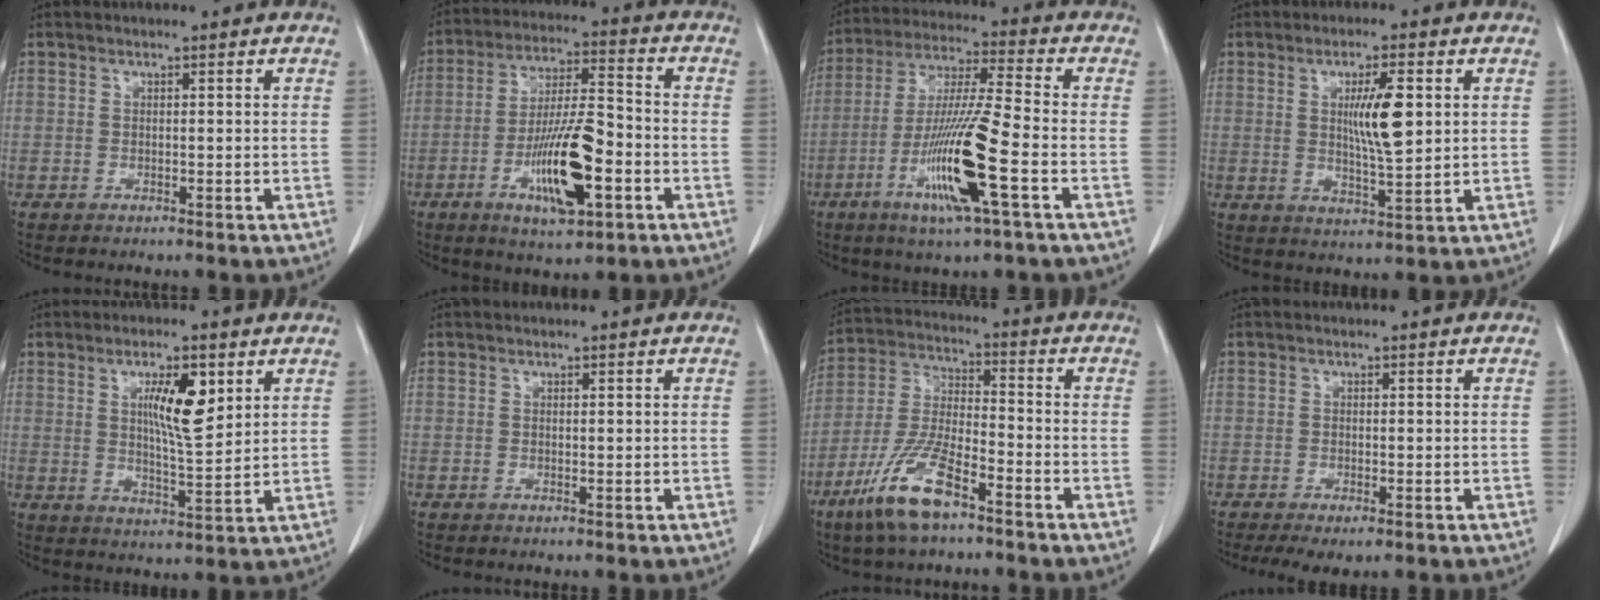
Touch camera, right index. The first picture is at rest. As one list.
[{"total": 13.3, "force": [-4.7, 2.9, 12.1], "torque": [-0.225, -0.005, -0.079]}, {"total": 14.7, "force": [-5.4, 0.0, 13.7], "torque": [-0.276, -0.020, -0.104]}, {"total": 7.6, "force": [1.6, 1.0, 7.3], "torque": [-0.125, -0.006, 0.031]}, {"total": 7.9, "force": [3.0, 1.4, 7.2], "torque": [-0.122, -0.005, 0.051]}, {"total": 0.0}, {"total": 11.7, "force": [-7.2, 2.6, 8.8], "torque": [-0.191, -0.016, -0.139]}, {"total": 3.5, "force": [-2.2, 1.2, 2.5], "torque": [-0.046, -0.010, -0.033]}]